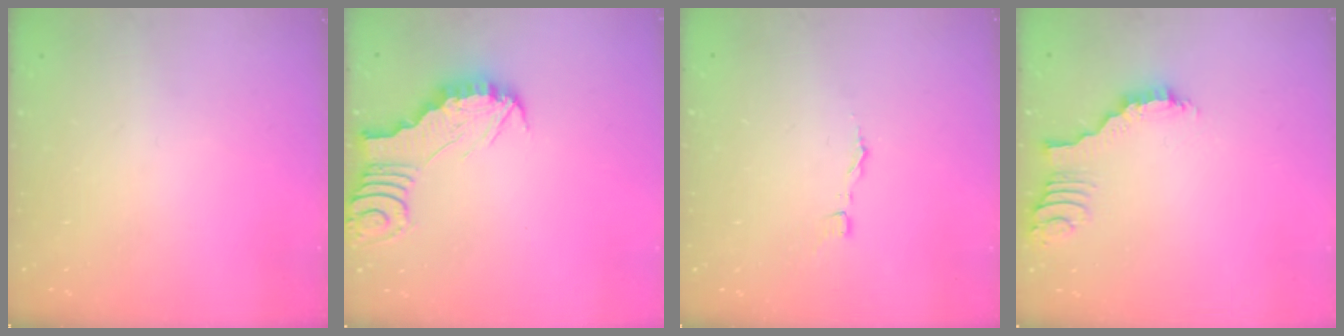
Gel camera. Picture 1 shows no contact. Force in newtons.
{"total": 2.9, "press": 2.9, "slide": 0.3}
{"total": 2.9, "press": 2.9, "slide": 0.2}
{"total": 2.2, "press": 2.1, "slide": 0.4}